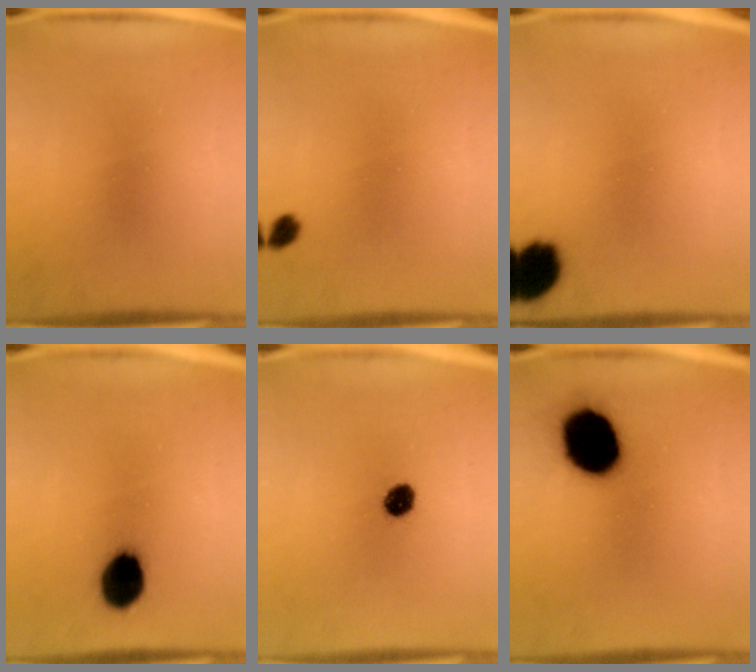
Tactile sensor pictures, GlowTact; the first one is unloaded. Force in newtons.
{"total": 1.9}
{"total": 10.7}
{"total": 9.8}
{"total": 4.8}
{"total": 18.4}